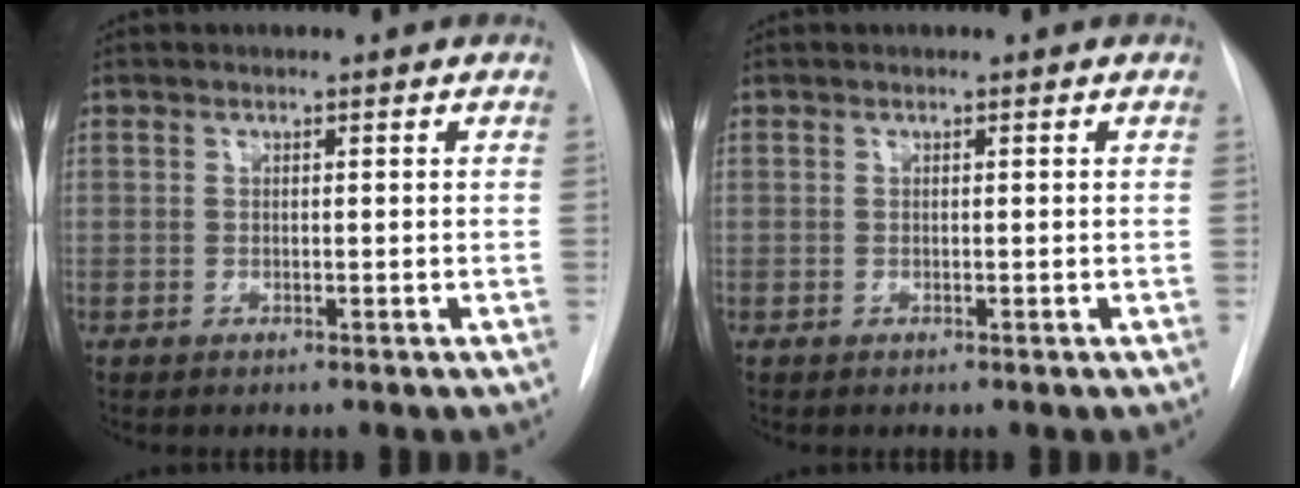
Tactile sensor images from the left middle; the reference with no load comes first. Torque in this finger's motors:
{"motor_torque": [0.02, -0.04, -0.01, -0.01]}